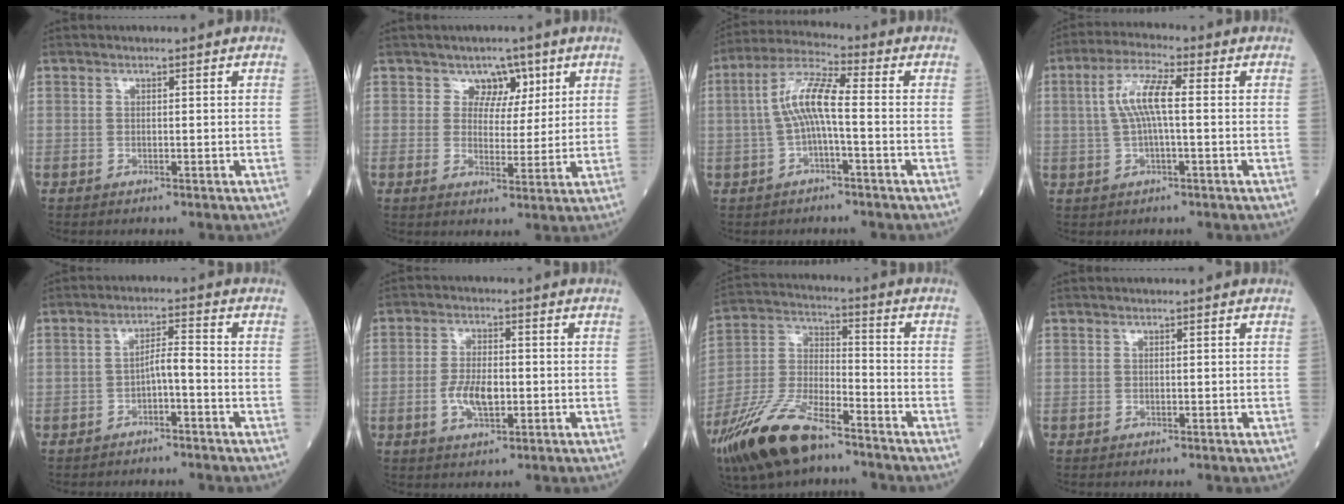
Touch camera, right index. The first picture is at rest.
{"total": 4.5, "force": [2.6, 3.4, 1.5], "torque": [-0.007, 0.004, 0.038]}
{"total": 7.7, "force": [-0.5, 1.2, 7.6], "torque": [-0.155, 0.021, -0.015]}
{"total": 7.0, "force": [0.7, 1.3, 6.8], "torque": [-0.144, 0.015, 0.011]}
{"total": 3.0, "force": [-1.5, 0.4, 2.6], "torque": [-0.044, 0.011, -0.025]}
{"total": 5.7, "force": [-1.3, 2.3, 5.0], "torque": [-0.102, 0.000, -0.021]}
{"total": 17.1, "force": [-12.0, 5.3, 11.0], "torque": [-0.241, -0.019, -0.225]}
{"total": 0.0}